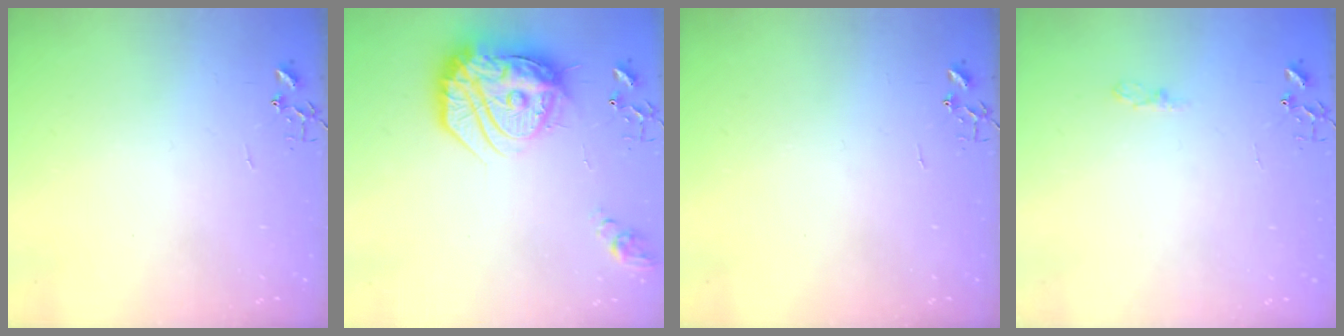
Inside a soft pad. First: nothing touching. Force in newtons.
{"total": 23.9, "press": 23.8, "slide": 2.1}
{"total": 0.0}
{"total": 5.0, "press": 4.9, "slide": 0.6}